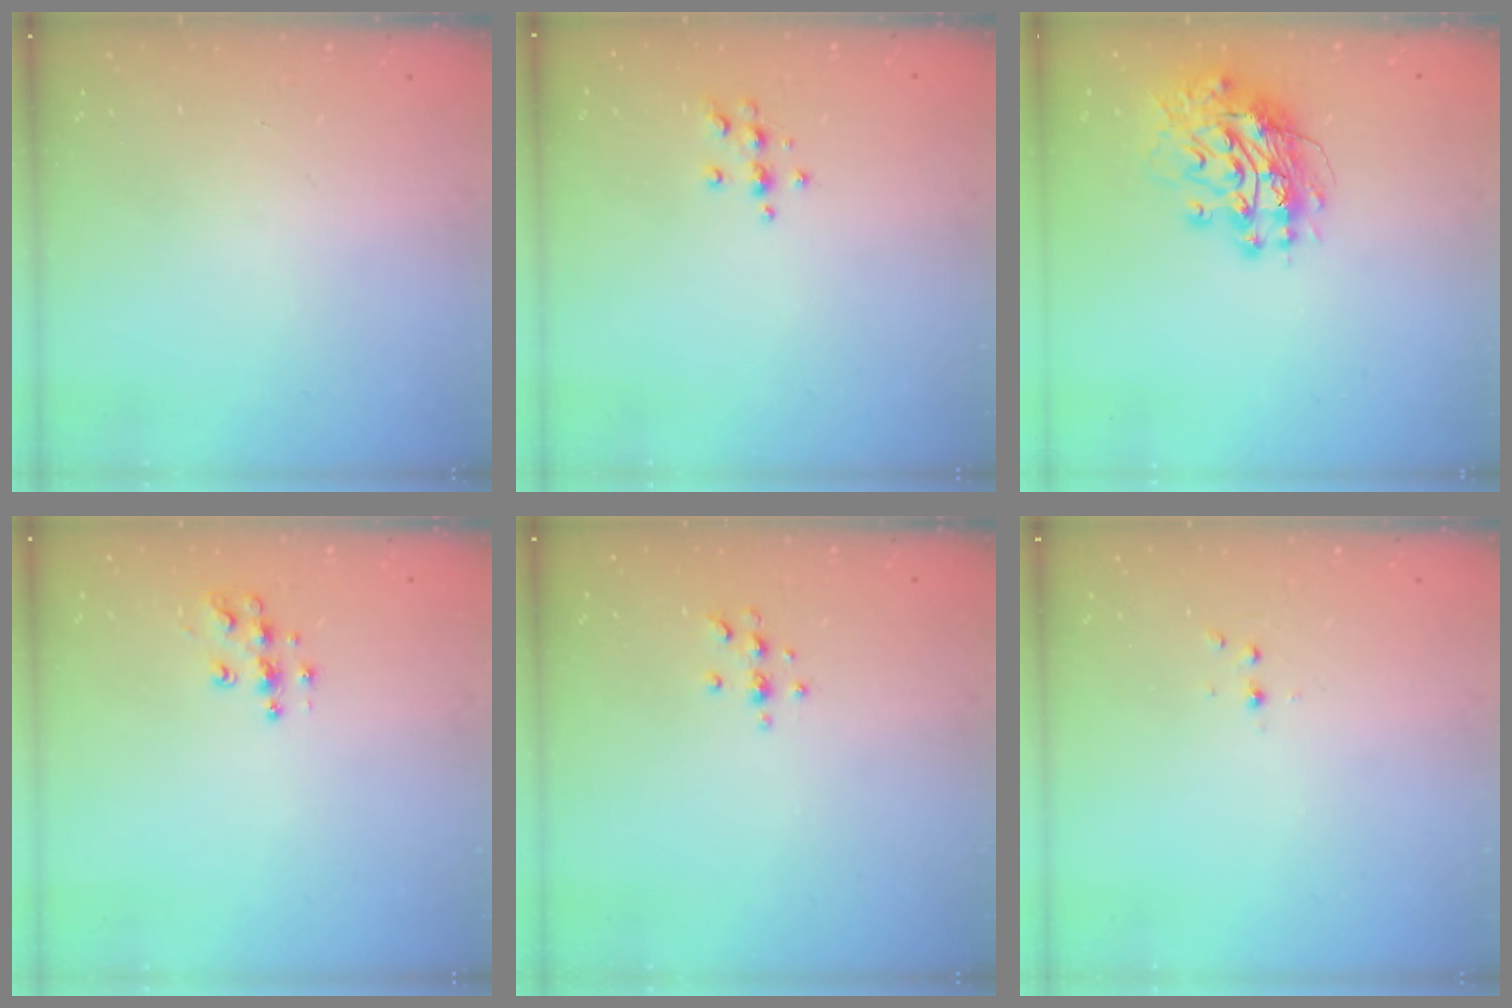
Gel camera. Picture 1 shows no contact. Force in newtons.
{"total": 6.2, "press": 6.1, "slide": 1.3}
{"total": 13.6, "press": 13.6, "slide": 1.4}
{"total": 8.7, "press": 8.7, "slide": 0.5}
{"total": 4.8, "press": 4.7, "slide": 0.6}
{"total": 3.0, "press": 2.6, "slide": 1.5}